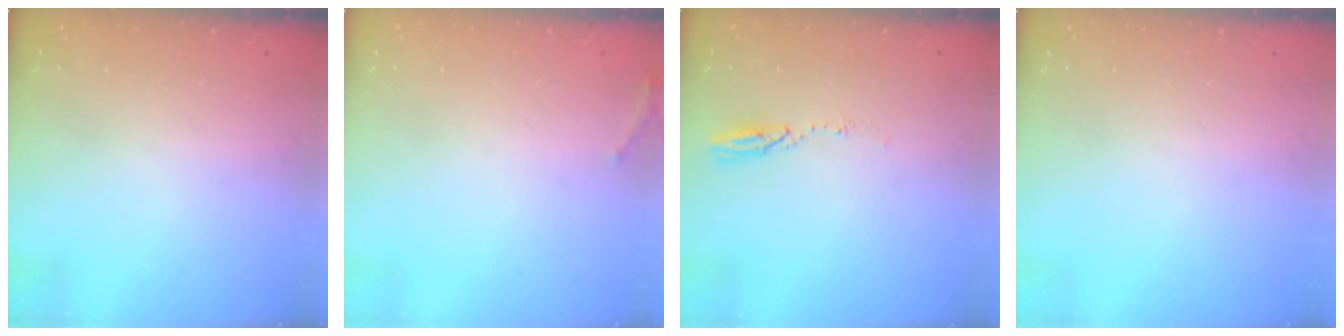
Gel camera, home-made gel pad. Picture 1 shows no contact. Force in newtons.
{"total": 5.6, "press": 5.3, "slide": 1.7}
{"total": 4.0, "press": 4.0, "slide": 0.4}
{"total": 0.0}